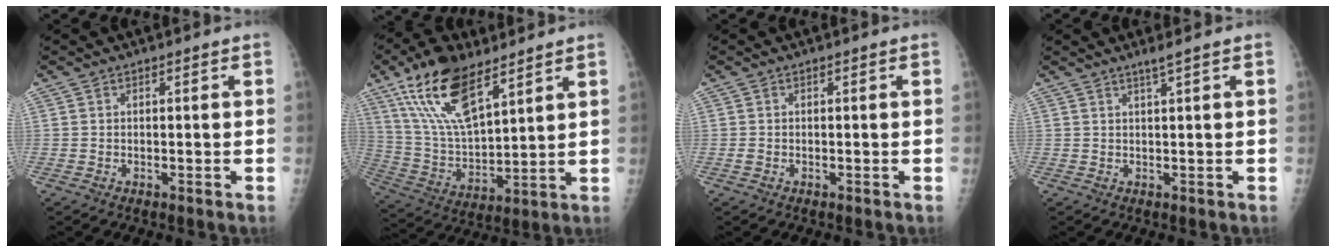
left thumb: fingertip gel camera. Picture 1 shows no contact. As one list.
[{"total": 17.2, "force": [10.5, 7.0, 11.7], "torque": [-0.201, -0.040, 0.208]}, {"total": 0.9, "force": [-0.2, 0.7, 0.4], "torque": [-0.010, -0.001, -0.002]}, {"total": 1.6, "force": [1.1, -0.5, 1.0], "torque": [-0.022, -0.008, 0.023]}]